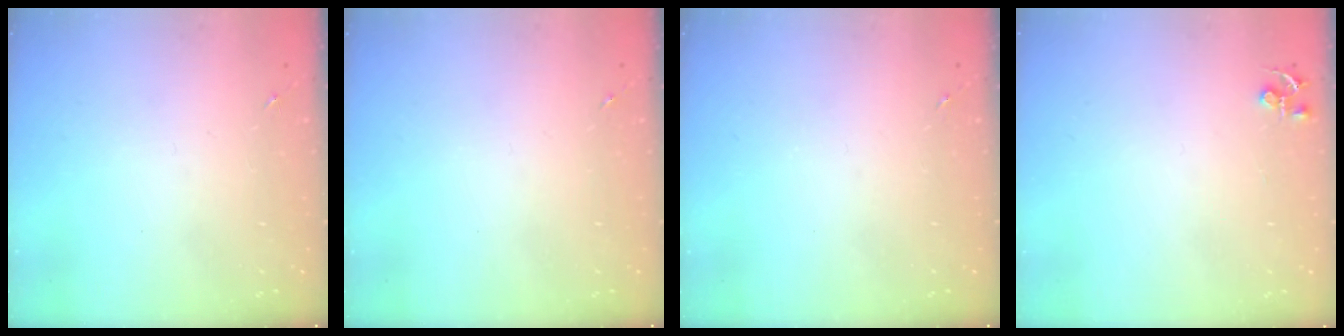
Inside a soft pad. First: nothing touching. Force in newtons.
{"total": 0.0}
{"total": 0.0}
{"total": 4.5, "press": 4.4, "slide": 0.5}